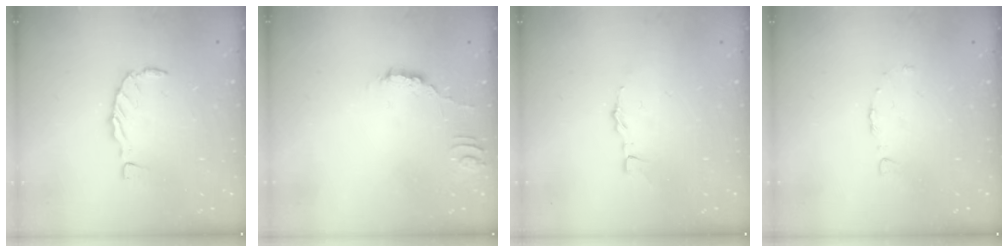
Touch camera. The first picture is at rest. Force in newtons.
{"total": 2.9, "press": 2.8, "slide": 0.4}
{"total": 1.6, "press": 1.6, "slide": 0.1}
{"total": 2.9, "press": 2.9, "slide": 0.2}